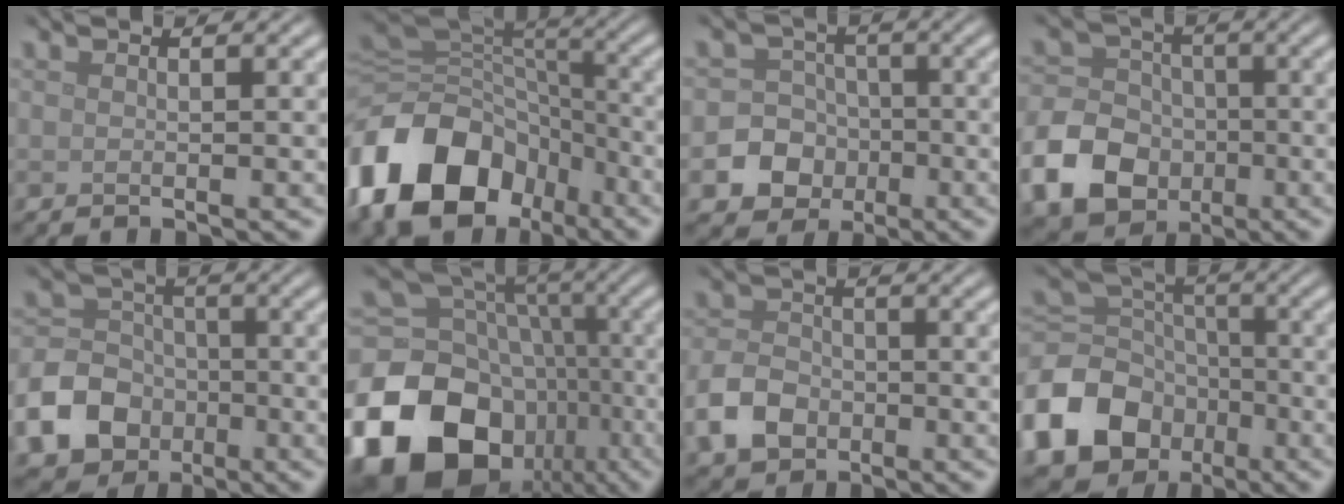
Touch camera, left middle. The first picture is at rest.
{"total": 15.5, "force": [-7.4, 11.1, 7.9], "torque": [-0.193, -0.013, -0.132]}
{"total": 7.5, "force": [-2.6, 6.9, 1.6], "torque": [-0.016, -0.005, -0.074]}
{"total": 11.5, "force": [-4.7, 9.5, 4.5], "torque": [-0.092, -0.042, -0.112]}
{"total": 10.9, "force": [-4.6, 9.2, 3.5], "torque": [-0.076, -0.036, -0.104]}
{"total": 20.4, "force": [-7.9, 16.1, 9.8], "torque": [-0.233, -0.035, -0.128]}
{"total": 4.2, "force": [-1.8, 3.1, 2.1], "torque": [-0.045, -0.001, -0.041]}
{"total": 14.4, "force": [-6.7, 11.3, 5.9], "torque": [-0.165, -0.028, -0.132]}